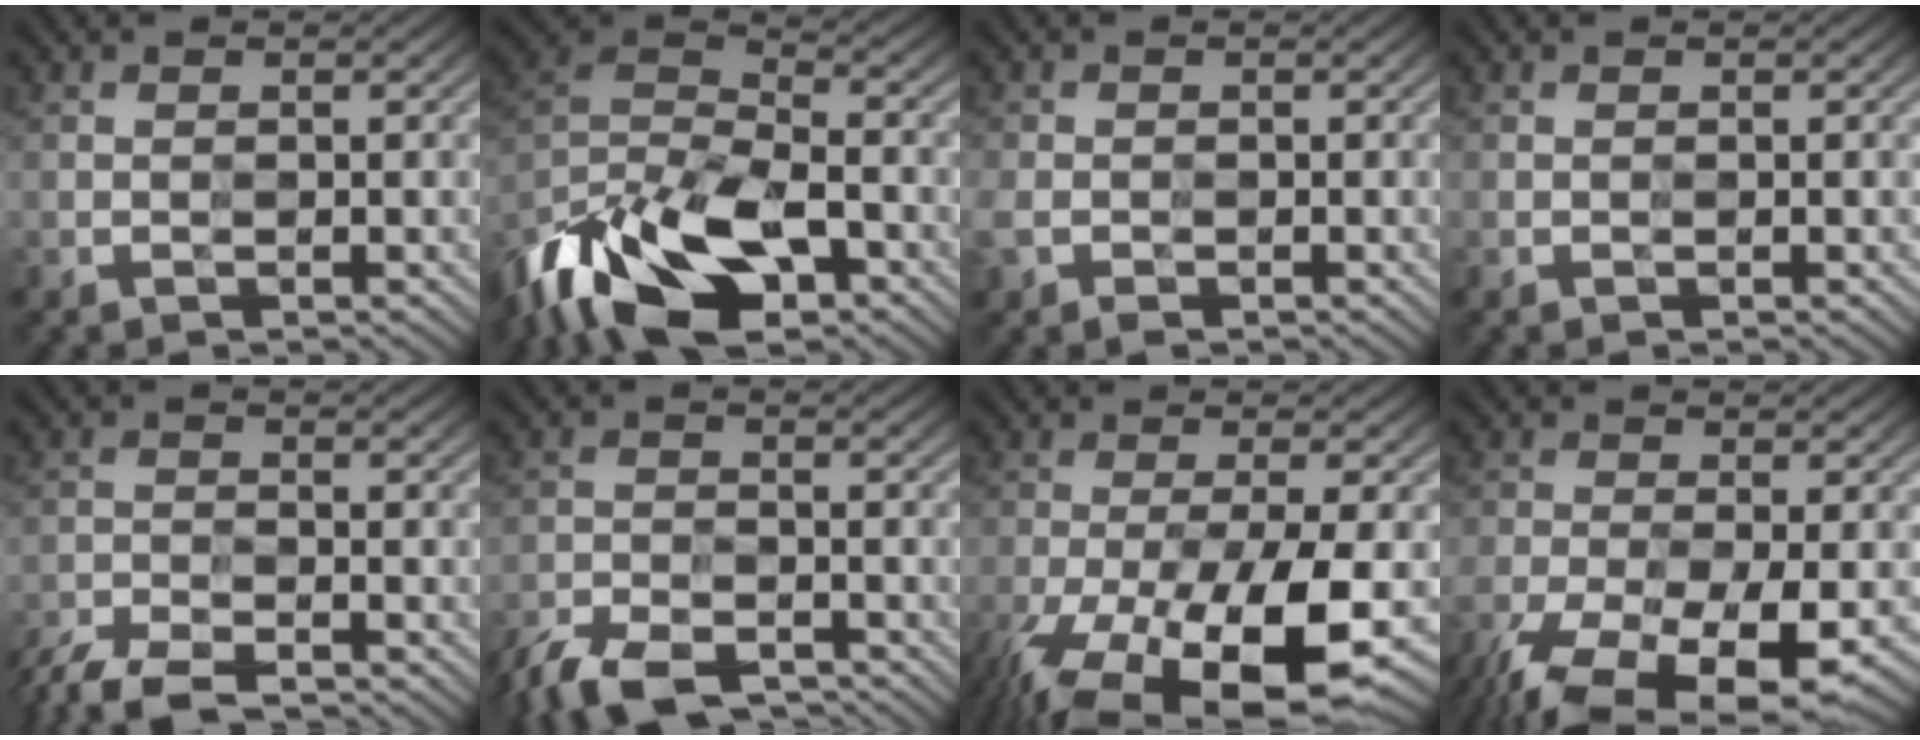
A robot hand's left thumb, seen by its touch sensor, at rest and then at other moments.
{"total": 16.0, "force": [-10.3, 6.9, 10.2], "torque": [-0.240, -0.012, -0.191]}
{"total": 4.4, "force": [-1.7, 3.0, 2.7], "torque": [-0.074, -0.013, -0.036]}
{"total": 0.0}
{"total": 6.2, "force": [-5.7, 1.2, 2.2], "torque": [-0.043, -0.012, -0.109]}
{"total": 5.9, "force": [-5.5, 1.3, 1.9], "torque": [-0.041, -0.010, -0.111]}
{"total": 15.7, "force": [-9.6, 4.2, 11.6], "torque": [-0.237, -0.044, -0.148]}
{"total": 14.3, "force": [-9.5, 5.5, 9.1], "torque": [-0.193, -0.053, -0.140]}